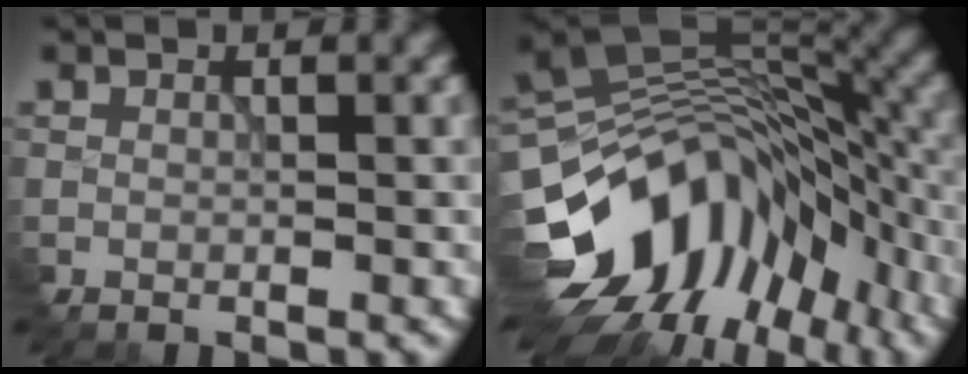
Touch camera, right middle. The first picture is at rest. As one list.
[{"total": 12.6, "force": [-4.4, 8.7, 7.9], "torque": [-0.155, 0.014, -0.073]}]